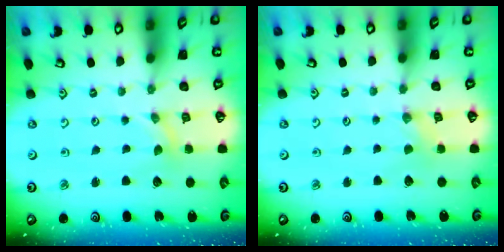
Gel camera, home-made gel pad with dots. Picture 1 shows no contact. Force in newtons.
{"total": 0.9, "press": 0.9, "slide": 0.2}